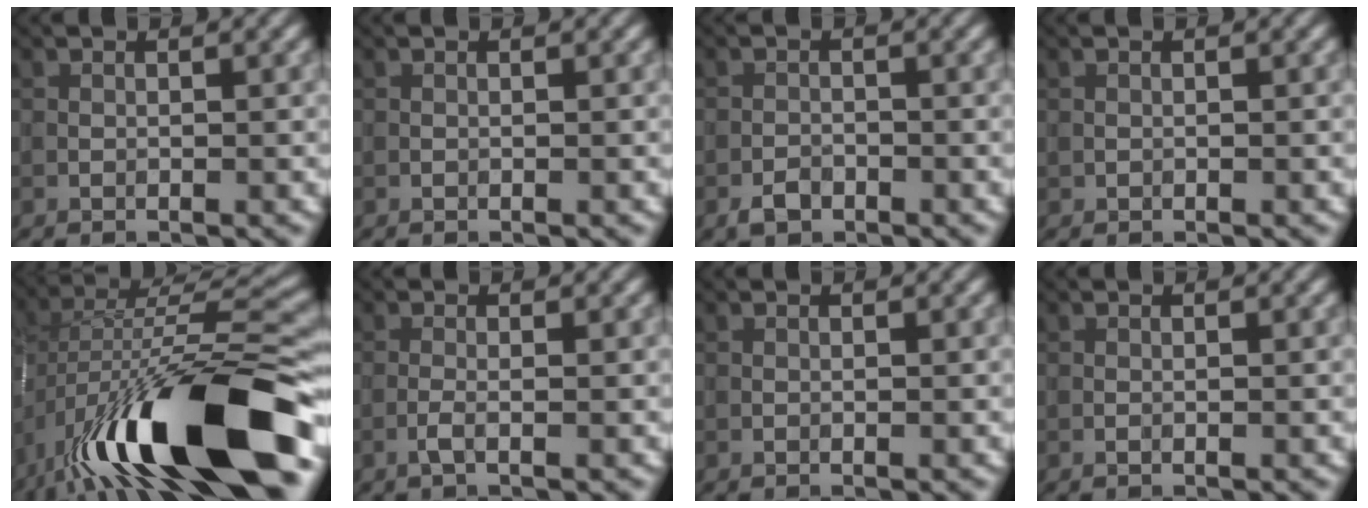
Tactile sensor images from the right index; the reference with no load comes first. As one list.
[{"total": 0.0}, {"total": 1.6, "force": [-1.1, 1.0, 0.7], "torque": [-0.009, 0.001, -0.022]}, {"total": 0.0}, {"total": 15.7, "force": [-7.7, 4.7, 12.8], "torque": [-0.219, 0.002, -0.131]}, {"total": 1.2, "force": [-0.5, 0.2, 1.1], "torque": [-0.022, 0.002, -0.014]}, {"total": 0.0}, {"total": 0.0}]